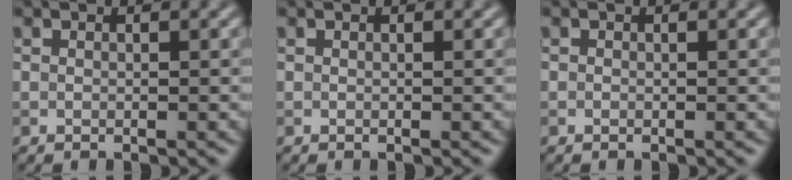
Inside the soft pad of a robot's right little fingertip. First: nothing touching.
{"total": 0.0}
{"total": 0.0}